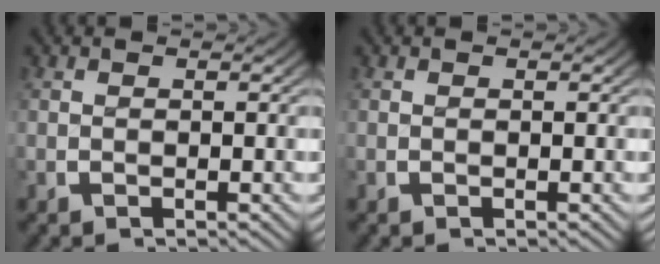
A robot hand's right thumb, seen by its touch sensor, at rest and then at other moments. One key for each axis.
{"total": 0.0}